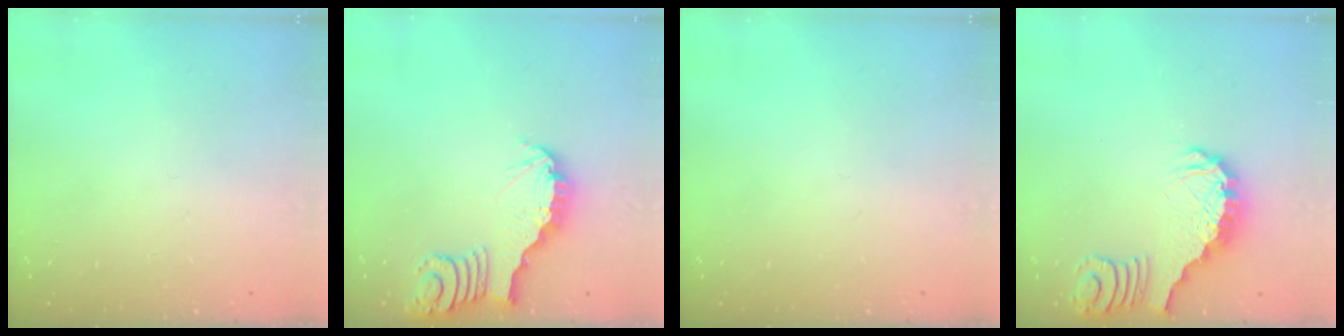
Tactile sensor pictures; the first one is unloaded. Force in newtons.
{"total": 3.7, "press": 3.6, "slide": 0.4}
{"total": 0.0}
{"total": 2.7, "press": 2.7, "slide": 0.5}